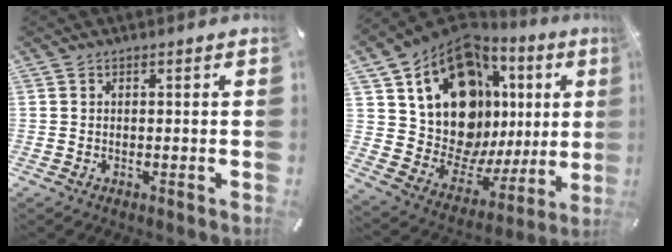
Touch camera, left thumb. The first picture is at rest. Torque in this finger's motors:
{"motor_torque": [2.08, 2.04, 1.46, 0.38, 0.30]}